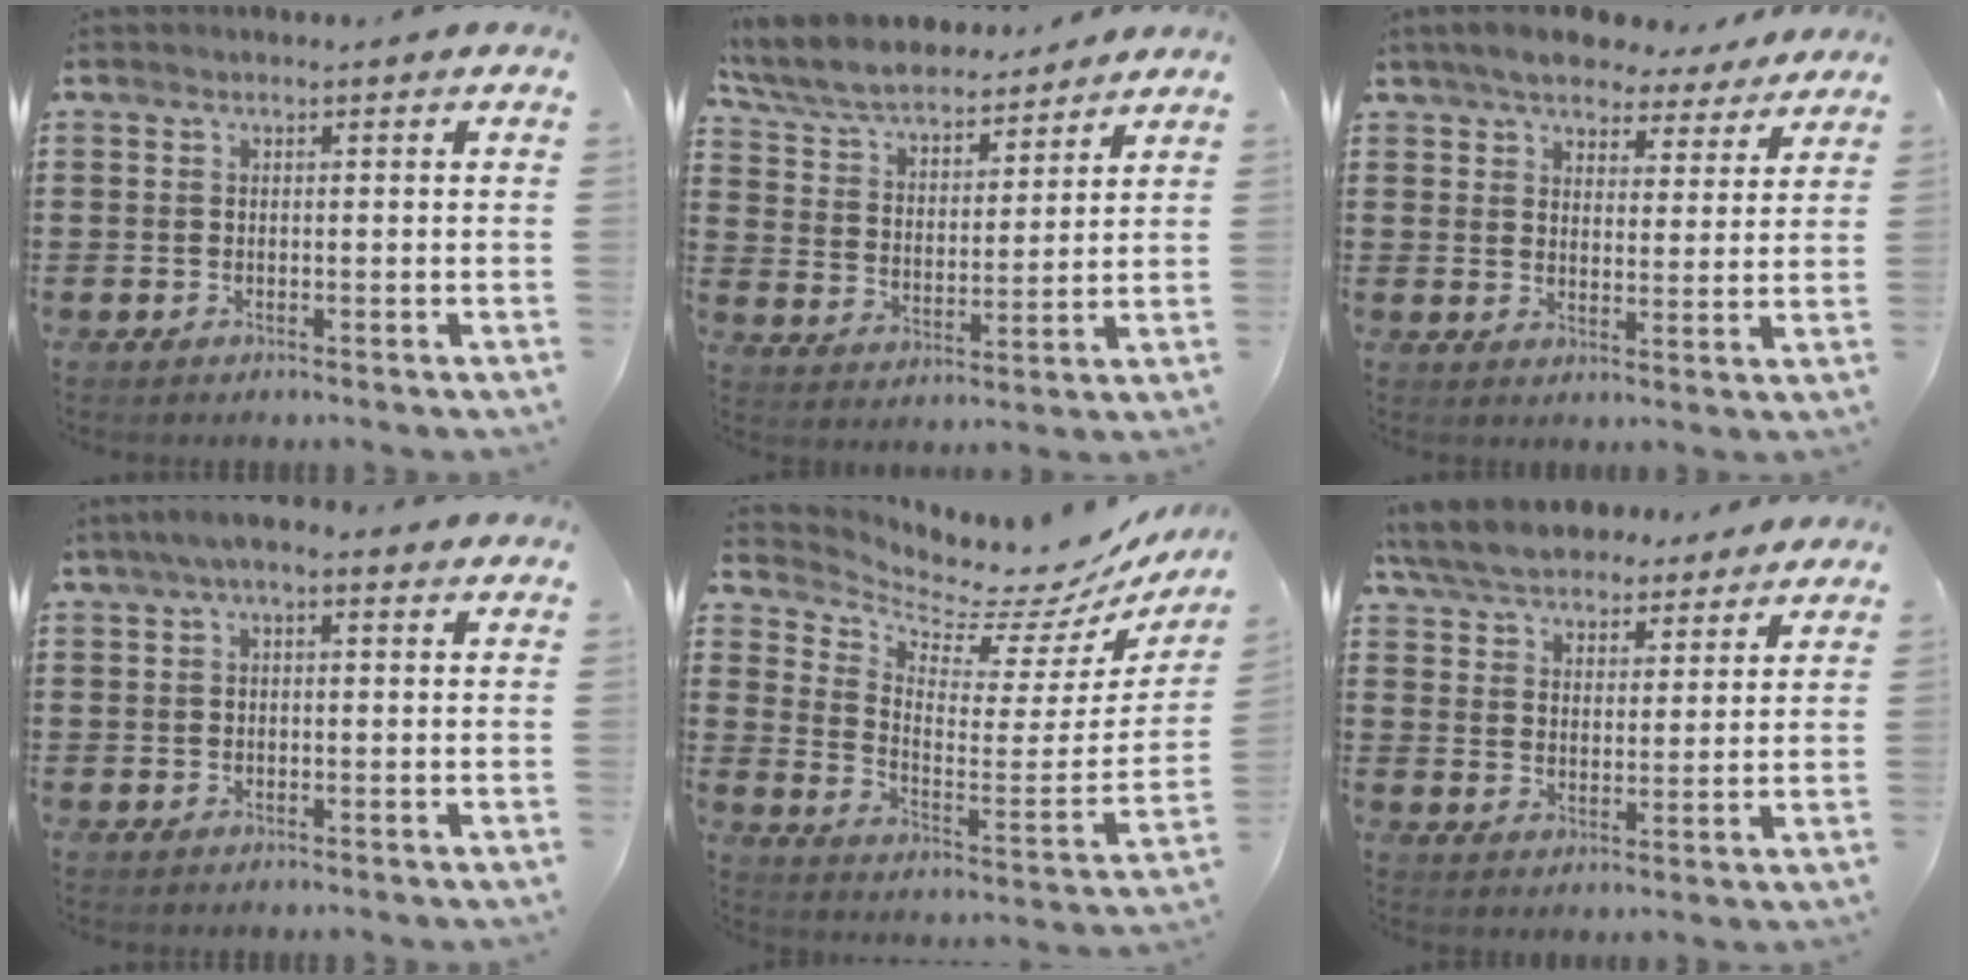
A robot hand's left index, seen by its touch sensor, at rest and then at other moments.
{"total": 7.3, "force": [6.8, 1.4, 2.2], "torque": [-0.073, -0.037, 0.120]}
{"total": 6.2, "force": [5.8, 1.6, 1.5], "torque": [-0.048, -0.020, 0.104]}
{"total": 2.3, "force": [0.6, 0.9, 2.0], "torque": [-0.038, 0.007, 0.008]}
{"total": 4.9, "force": [4.7, 1.1, 1.0], "torque": [-0.036, -0.063, 0.070]}
{"total": 6.7, "force": [6.2, 1.8, 1.7], "torque": [-0.061, -0.015, 0.113]}